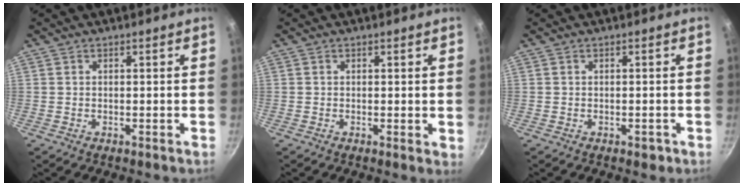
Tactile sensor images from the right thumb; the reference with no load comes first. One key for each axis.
{"total": 1.2, "fx": 0.2, "fy": 0.4, "fz": 1.2, "tx": -0.014, "ty": -0.004, "tz": 0.001}
{"total": 1.4, "fx": -0.8, "fy": 0.8, "fz": 0.9, "tx": -0.010, "ty": 0.006, "tz": -0.005}